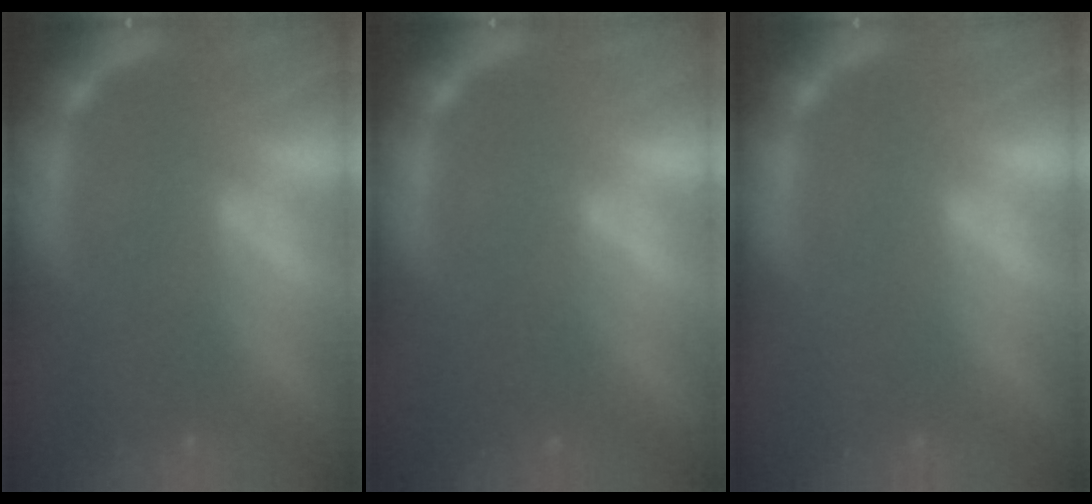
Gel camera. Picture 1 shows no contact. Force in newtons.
{"total": 1.9}
{"total": 0.0}